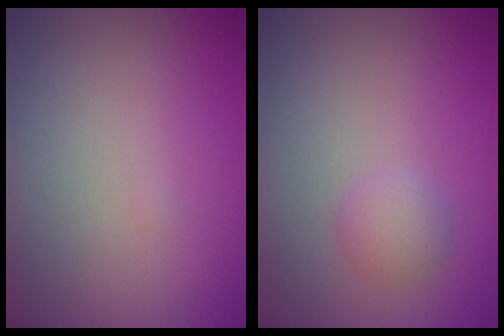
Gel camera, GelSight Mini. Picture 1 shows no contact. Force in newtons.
{"total": 1.9, "press": 1.9, "slide": 0.1}